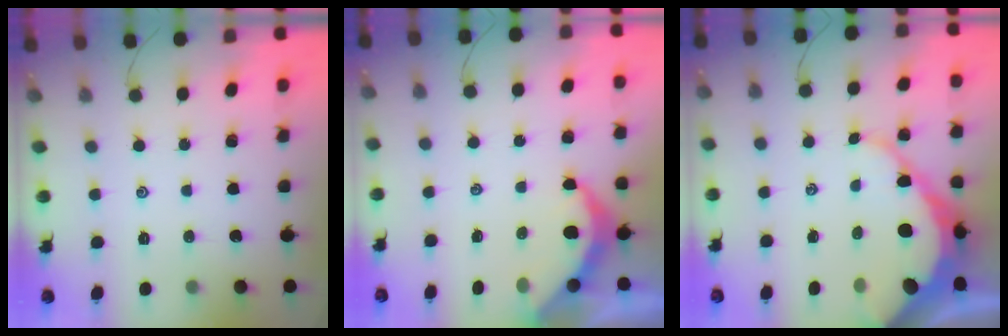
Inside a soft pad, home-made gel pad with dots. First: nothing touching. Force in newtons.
{"total": 6.1, "press": 6.1, "slide": 0.3}
{"total": 14.1, "press": 14.0, "slide": 1.2}